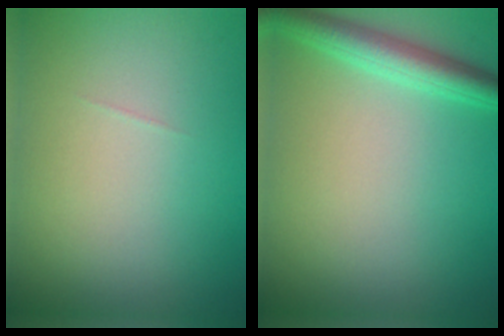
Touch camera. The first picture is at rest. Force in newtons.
{"total": 3.6, "press": 3.6, "slide": 0.1}